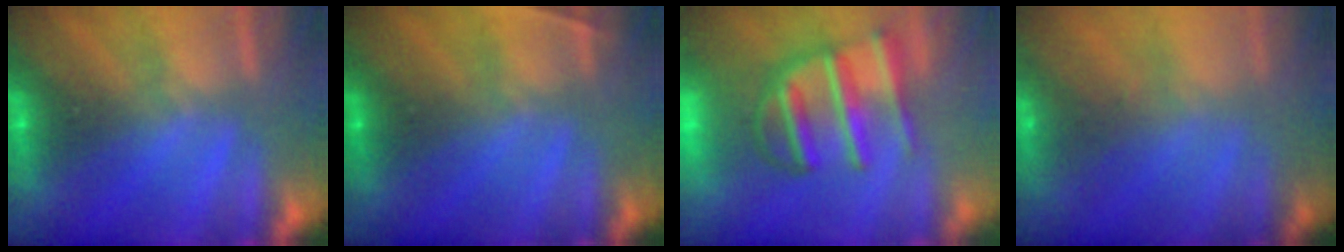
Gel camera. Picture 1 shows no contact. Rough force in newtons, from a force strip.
{"total": 2.3}
{"total": 8.3}
{"total": 7.6}